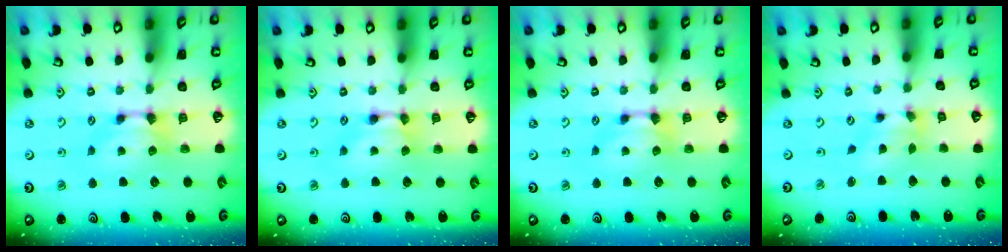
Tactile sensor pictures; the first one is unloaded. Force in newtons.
{"total": 1.6, "press": 1.6, "slide": 0.2}
{"total": 0.0}
{"total": 2.0, "press": 1.5, "slide": 1.3}